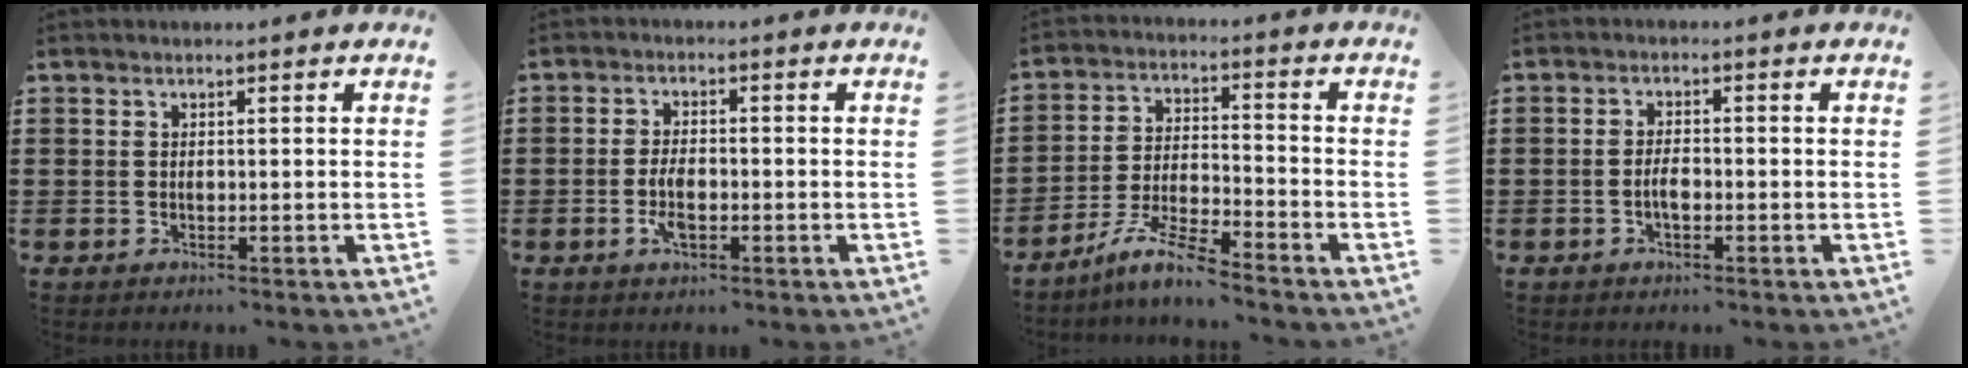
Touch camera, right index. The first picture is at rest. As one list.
[{"total": 3.8, "force": [-1.3, 1.6, 3.2], "torque": [-0.070, 0.000, -0.026]}, {"total": 7.1, "force": [-6.3, 0.2, 3.3], "torque": [-0.081, -0.007, -0.125]}, {"total": 2.2, "force": [-0.8, 0.9, 1.9], "torque": [-0.044, 0.001, -0.017]}]